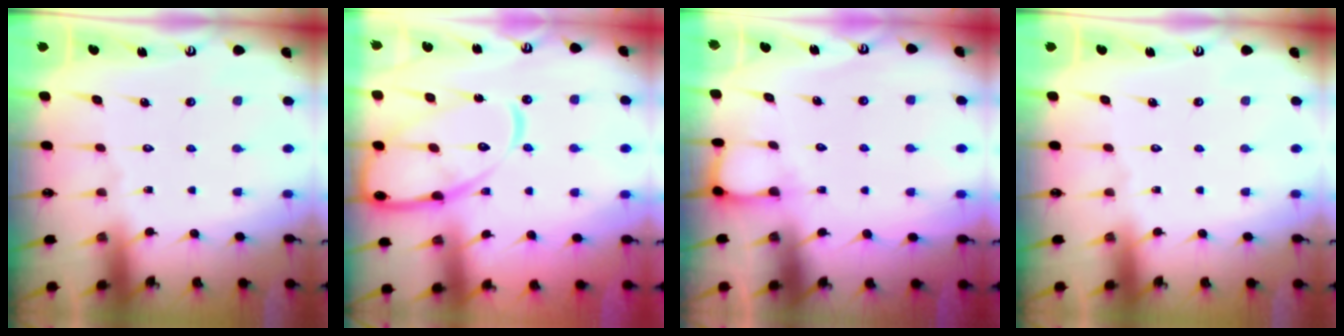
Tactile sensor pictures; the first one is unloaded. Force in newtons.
{"total": 16.8, "press": 16.7, "slide": 1.7}
{"total": 3.9, "press": 3.9, "slide": 0.5}
{"total": 0.0}